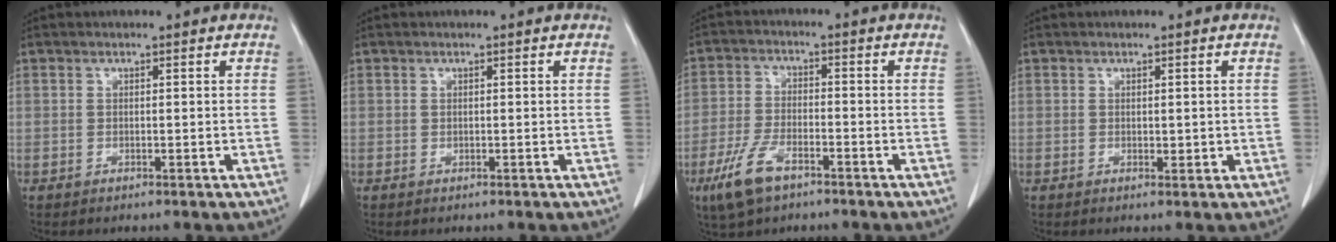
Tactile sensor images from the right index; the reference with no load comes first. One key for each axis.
{"total": 0.0}
{"total": 7.6, "fx": -4.6, "fy": 3.0, "fz": 5.2, "tx": -0.122, "ty": -0.010, "tz": -0.083}
{"total": 1.2, "fx": 0.0, "fy": 0.8, "fz": 0.9, "tx": -0.009, "ty": -0.001, "tz": 0.003}